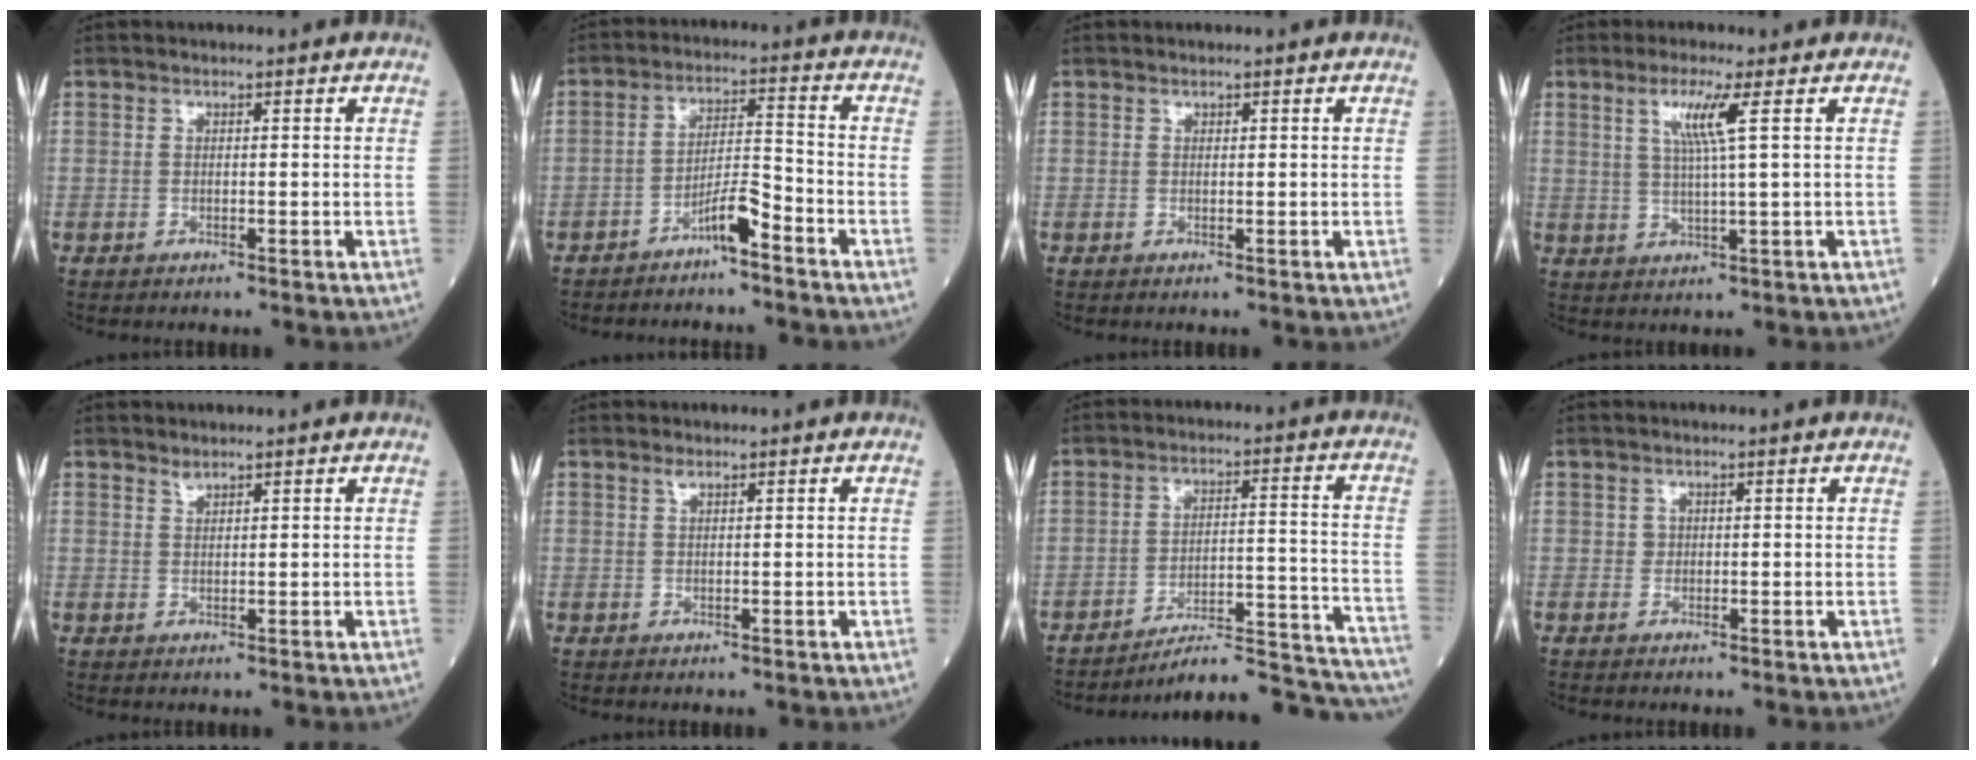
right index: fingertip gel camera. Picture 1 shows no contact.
{"total": 5.0, "force": [-3.7, 0.3, 3.4], "torque": [-0.059, 0.010, -0.067]}
{"total": 0.0}
{"total": 5.1, "force": [1.9, -0.8, 4.6], "torque": [-0.092, -0.001, 0.038]}
{"total": 0.9, "force": [0.9, 0.1, 0.2], "torque": [-0.005, -0.004, 0.017]}
{"total": 0.7, "force": [0.5, 0.1, 0.4], "torque": [-0.011, 0.001, 0.011]}
{"total": 18.2, "force": [-17.9, -0.4, 2.8], "torque": [-0.004, 0.024, -0.247]}
{"total": 0.6, "force": [0.0, 0.6, 0.0], "torque": [0.008, 0.005, -0.003]}